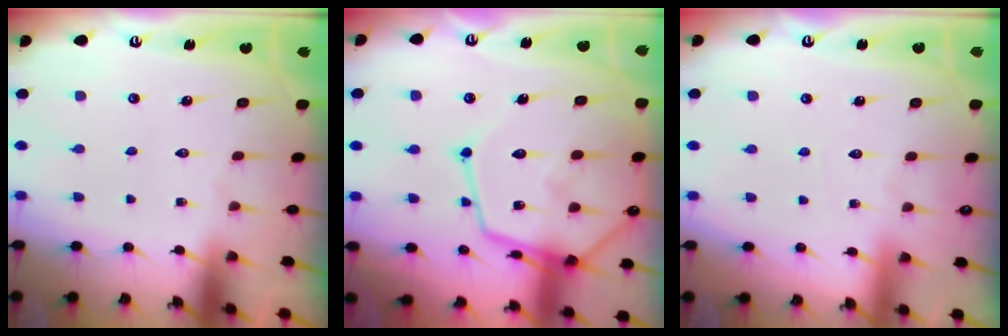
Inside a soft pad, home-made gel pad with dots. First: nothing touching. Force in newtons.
{"total": 19.1, "press": 19.0, "slide": 1.7}
{"total": 2.6, "press": 2.6, "slide": 0.3}